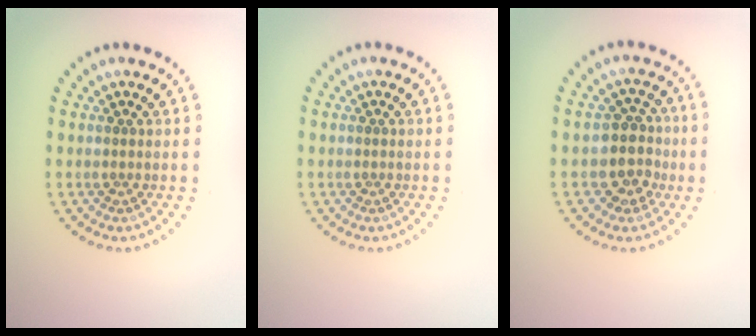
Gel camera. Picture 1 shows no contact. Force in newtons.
{"total": 0.0}
{"total": 3.3, "press": 2.9, "slide": 1.6}